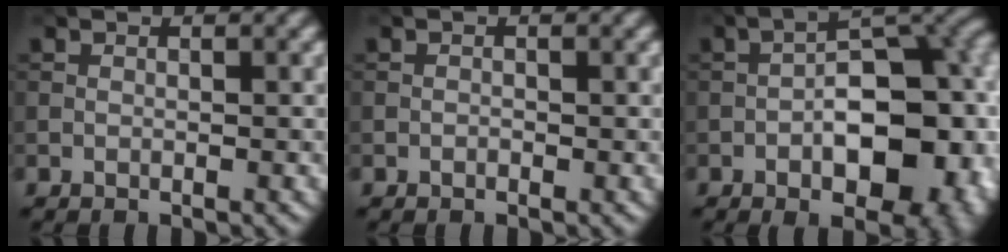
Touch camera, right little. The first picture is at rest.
{"total": 0.0}
{"total": 14.6, "force": [-3.1, 7.8, 12.0], "torque": [-0.138, -0.006, -0.036]}